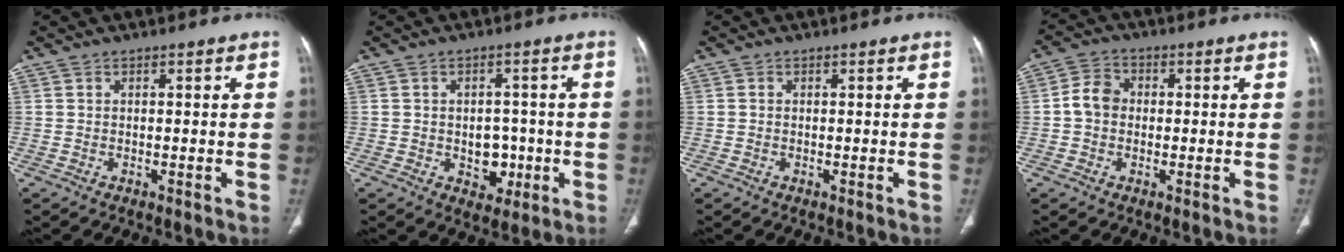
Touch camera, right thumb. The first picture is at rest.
{"total": 5.8, "force": [-1.1, 4.5, 3.5], "torque": [-0.012, 0.009, -0.008]}
{"total": 0.0}
{"total": 5.2, "force": [-0.2, 4.3, 2.9], "torque": [-0.044, 0.015, -0.012]}